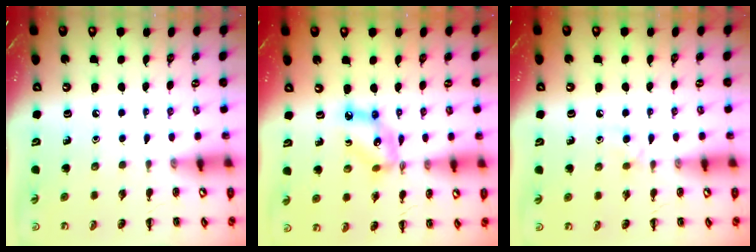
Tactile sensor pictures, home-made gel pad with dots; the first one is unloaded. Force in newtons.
{"total": 9.2, "press": 9.0, "slide": 2.1}
{"total": 3.7, "press": 3.5, "slide": 1.4}